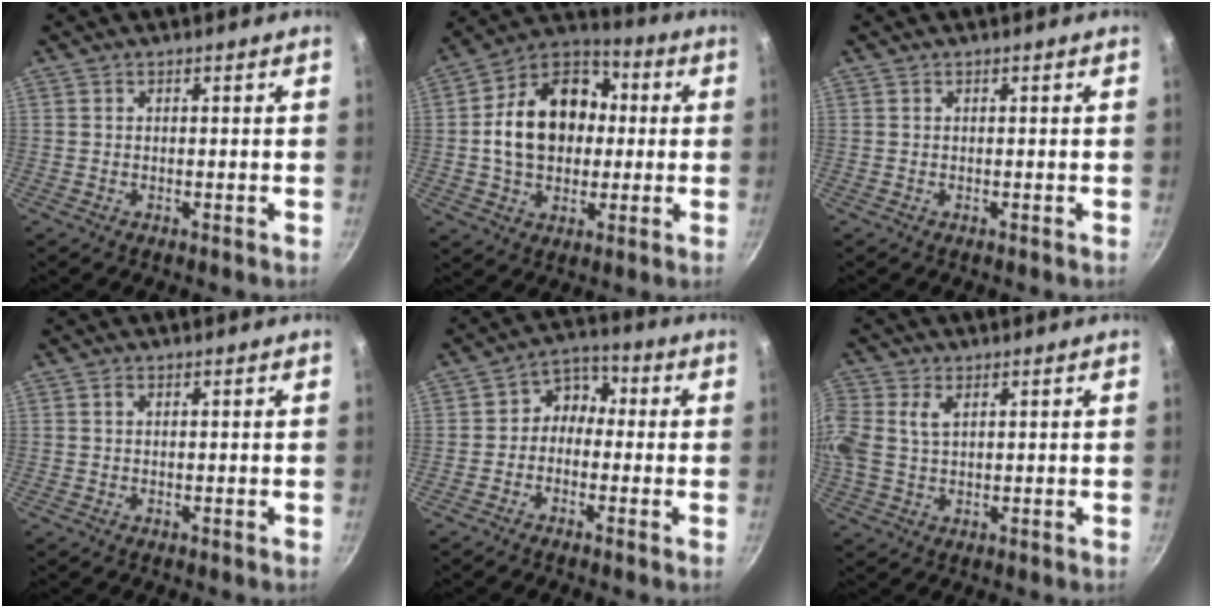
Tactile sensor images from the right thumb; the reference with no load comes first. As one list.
[{"total": 18.3, "force": [0.9, 13.8, 12.0], "torque": [-0.171, 0.035, 0.003]}, {"total": 0.0}, {"total": 0.6, "force": [0.3, 0.4, 0.4], "torque": [-0.008, 0.002, 0.004]}, {"total": 5.7, "force": [-0.9, 4.7, 3.1], "torque": [-0.013, 0.028, -0.036]}, {"total": 7.7, "force": [2.0, 5.1, 5.4], "torque": [-0.119, 0.012, 0.037]}]